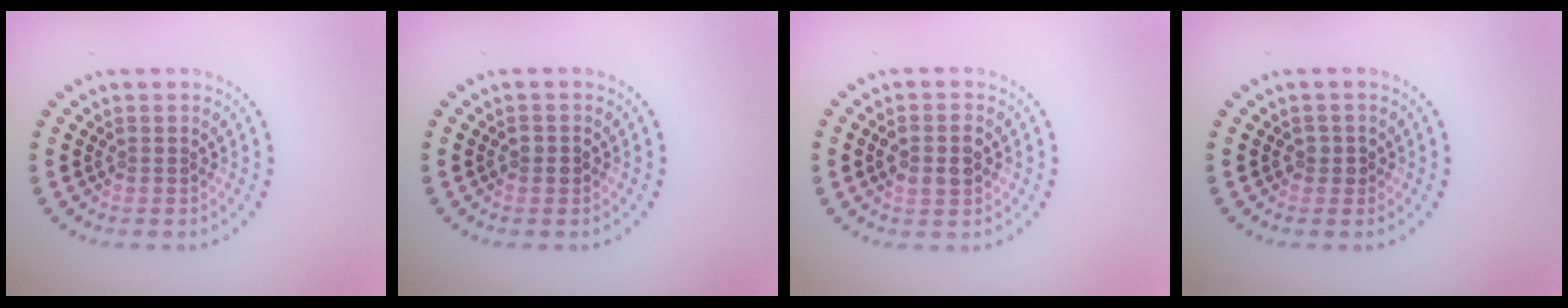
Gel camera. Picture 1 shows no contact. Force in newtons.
{"total": 0.9, "press": 0.9, "slide": 0.1}
{"total": 2.5, "press": 2.5, "slide": 0.3}
{"total": 0.8, "press": 0.8, "slide": 0.2}